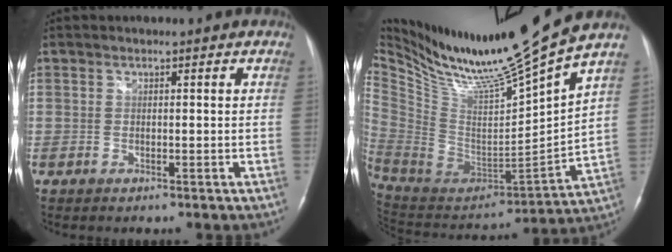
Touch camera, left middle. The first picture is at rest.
{"total": 22.0, "force": [18.6, -1.6, 11.6], "torque": [-0.209, -0.068, 0.331]}